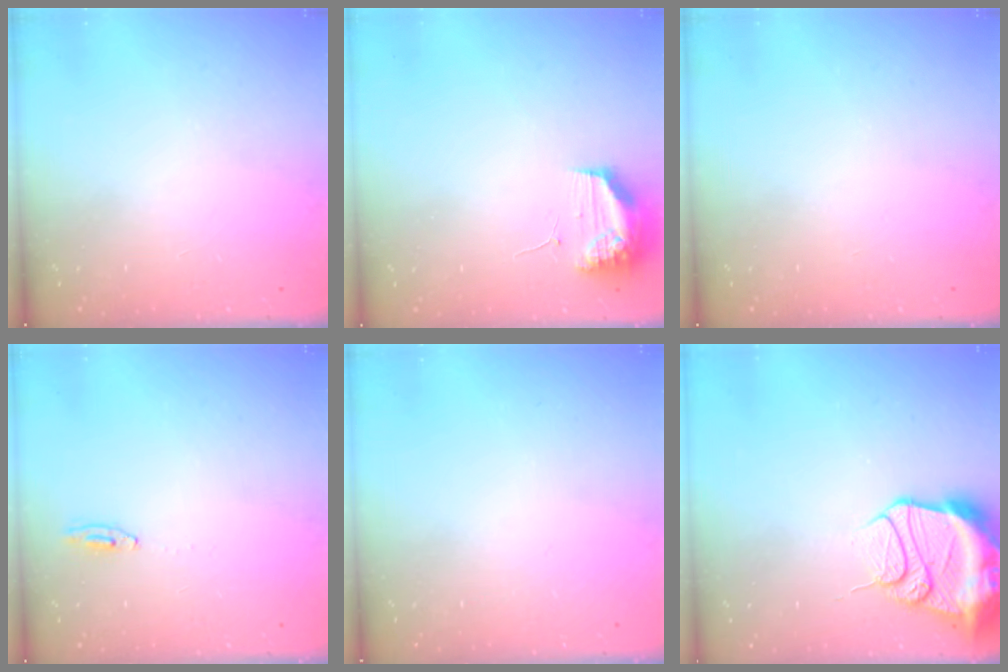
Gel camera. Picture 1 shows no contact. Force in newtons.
{"total": 10.8, "press": 10.5, "slide": 2.8}
{"total": 0.0}
{"total": 2.9, "press": 2.8, "slide": 0.2}
{"total": 0.0}
{"total": 16.7, "press": 16.6, "slide": 1.6}